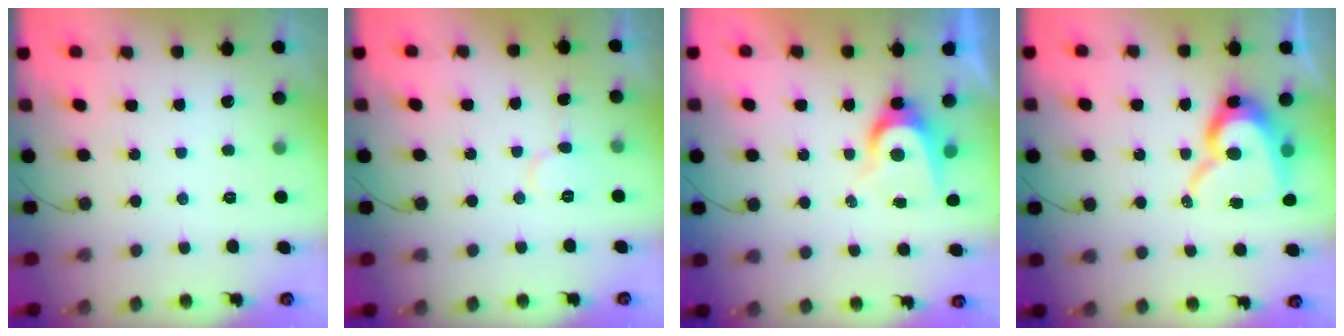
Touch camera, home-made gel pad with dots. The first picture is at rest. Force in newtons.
{"total": 5.5, "press": 5.5, "slide": 0.5}
{"total": 6.3, "press": 6.3, "slide": 0.2}
{"total": 14.1, "press": 14.0, "slide": 1.5}